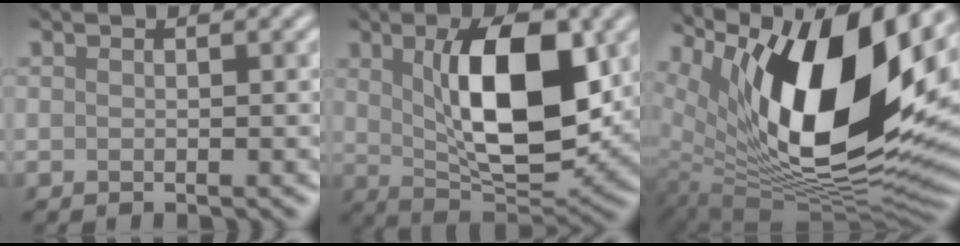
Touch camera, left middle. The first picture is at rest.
{"total": 10.0, "force": [2.2, 4.2, 8.9], "torque": [-0.146, -0.005, 0.042]}
{"total": 16.3, "force": [5.9, 6.9, 13.6], "torque": [-0.216, -0.017, 0.101]}